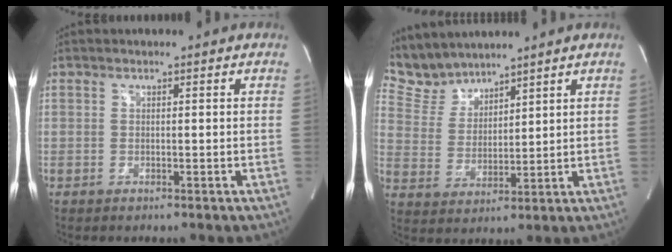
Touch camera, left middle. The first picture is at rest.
{"total": 6.7, "force": [6.5, 1.5, 0.1], "torque": [-0.016, 0.013, 0.150]}